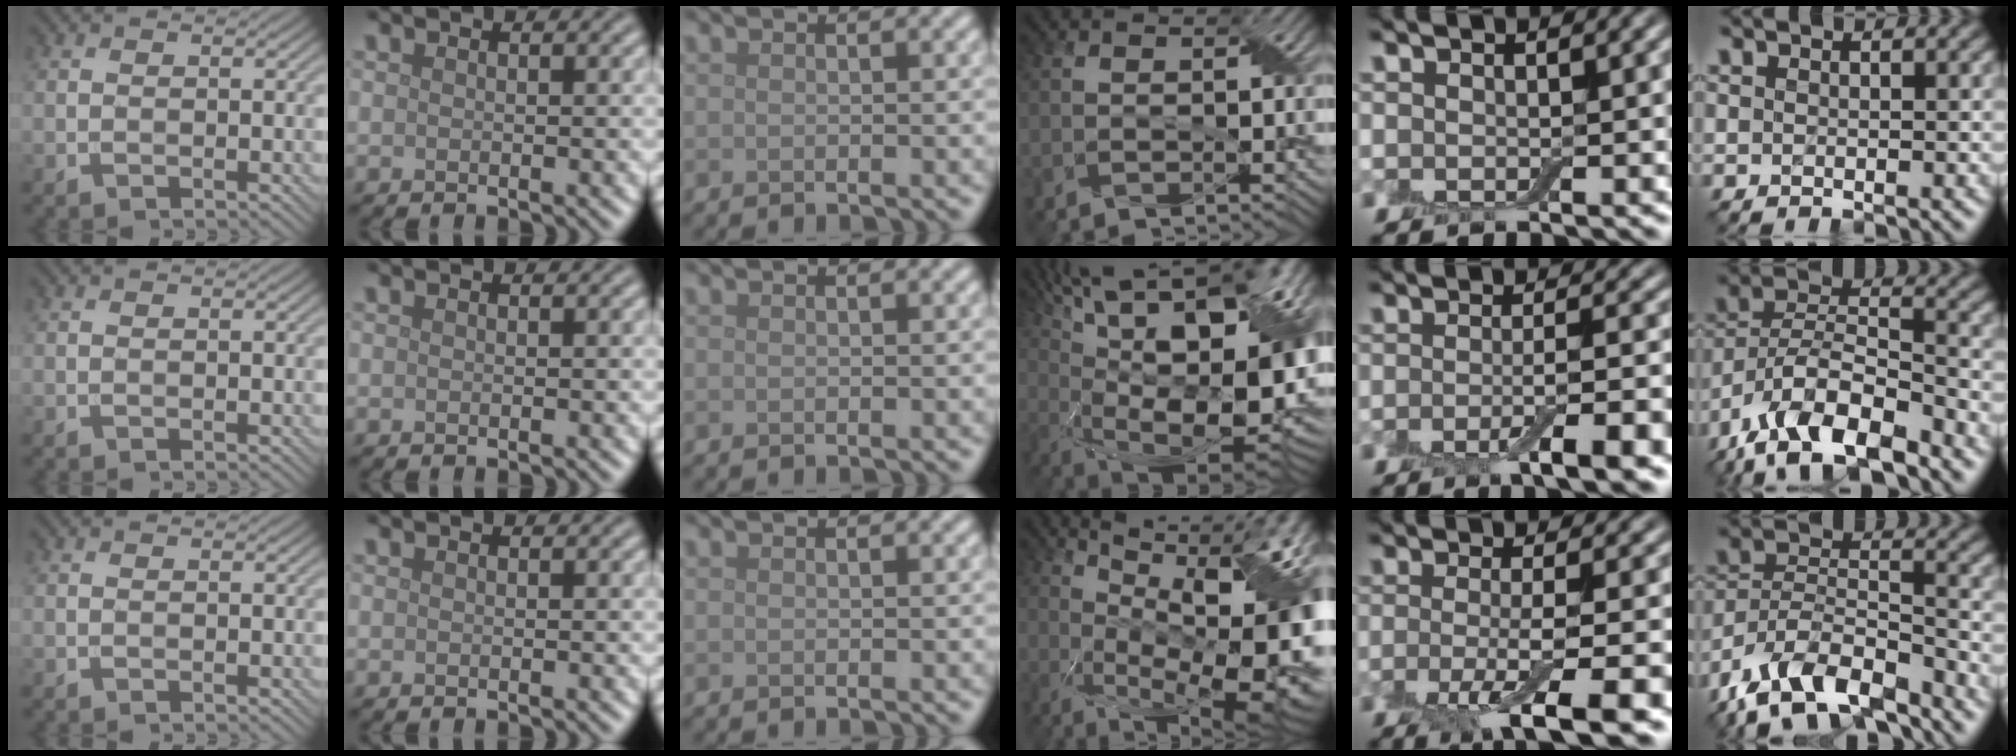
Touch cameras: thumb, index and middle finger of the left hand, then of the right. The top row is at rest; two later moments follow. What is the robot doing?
{"motion": "wrap", "object": "adhesive wrap"}